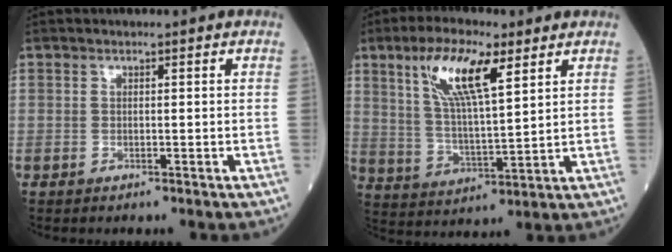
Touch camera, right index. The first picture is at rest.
{"total": 11.9, "force": [6.0, 2.5, 10.0], "torque": [-0.202, 0.010, 0.117]}